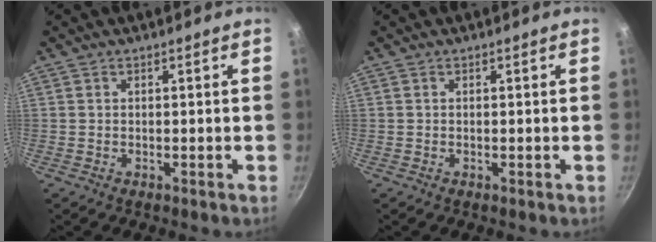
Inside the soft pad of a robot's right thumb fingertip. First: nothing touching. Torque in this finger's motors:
{"motor_torque": [-0.49, -0.01, -0.24, -0.13, -0.04]}